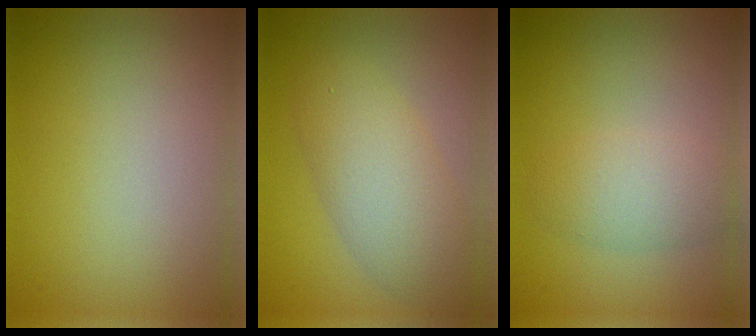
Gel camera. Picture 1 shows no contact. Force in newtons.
{"total": 5.3, "press": 5.3, "slide": 0.2}
{"total": 2.9, "press": 2.9, "slide": 0.2}